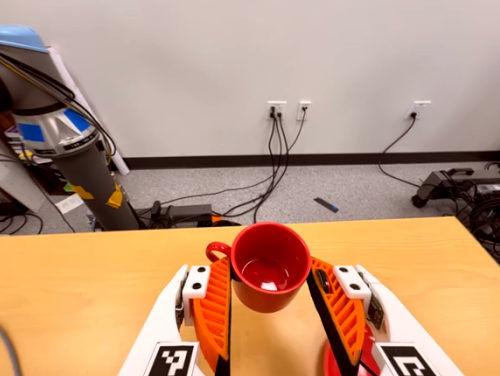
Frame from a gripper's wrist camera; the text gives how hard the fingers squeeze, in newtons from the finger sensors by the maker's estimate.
{"total": 2.7, "left": 2.6, "right": 2.9}